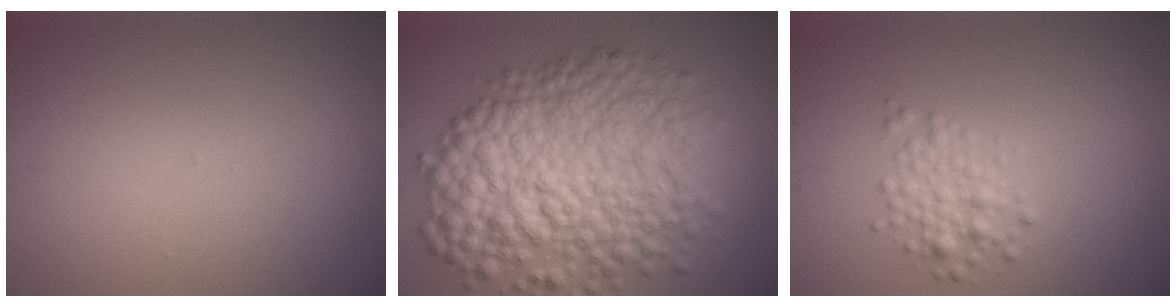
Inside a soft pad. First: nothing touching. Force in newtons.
{"total": 11.0, "press": 11.0, "slide": 0.1}
{"total": 2.1, "press": 2.1, "slide": 0.2}